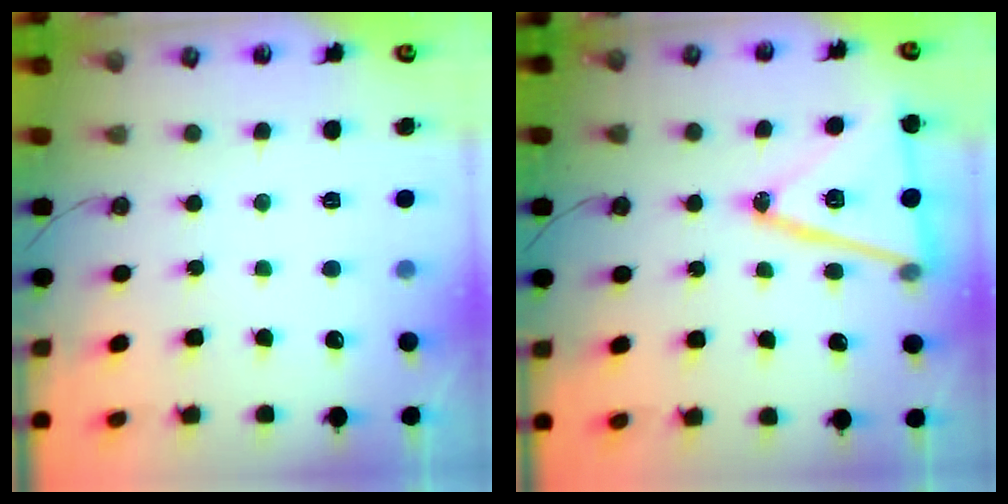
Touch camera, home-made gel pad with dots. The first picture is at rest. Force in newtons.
{"total": 18.7, "press": 18.4, "slide": 3.4}